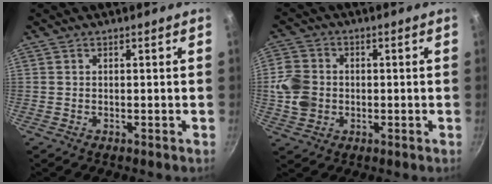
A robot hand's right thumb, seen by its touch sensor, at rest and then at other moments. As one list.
[{"total": 8.2, "force": [-0.7, 7.0, 4.3], "torque": [-0.067, 0.008, -0.021]}]